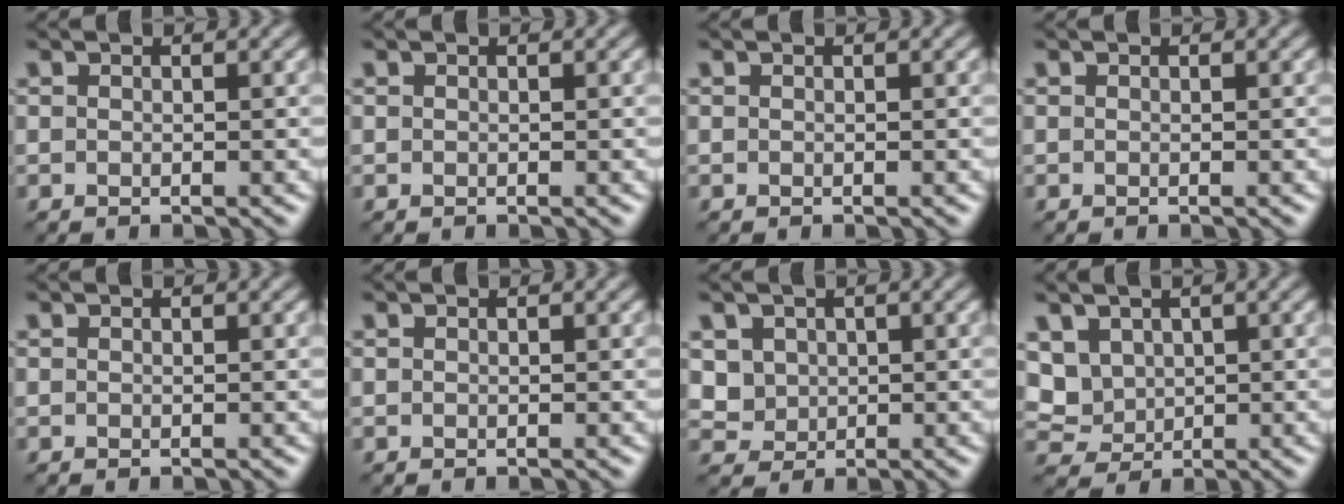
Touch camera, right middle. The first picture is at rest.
{"total": 0.0}
{"total": 0.0}
{"total": 0.0}
{"total": 0.0}
{"total": 0.0}
{"total": 3.4, "force": [0.9, 3.0, 1.4], "torque": [-0.037, 0.007, 0.025]}
{"total": 4.9, "force": [1.2, 4.0, 2.4], "torque": [-0.065, 0.017, 0.035]}